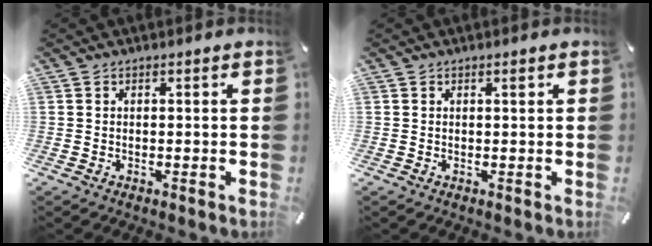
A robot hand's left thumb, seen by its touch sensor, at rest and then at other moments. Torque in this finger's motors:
{"motor_torque": [0.22, 0.12, 0.30, 0.05, 0.00]}